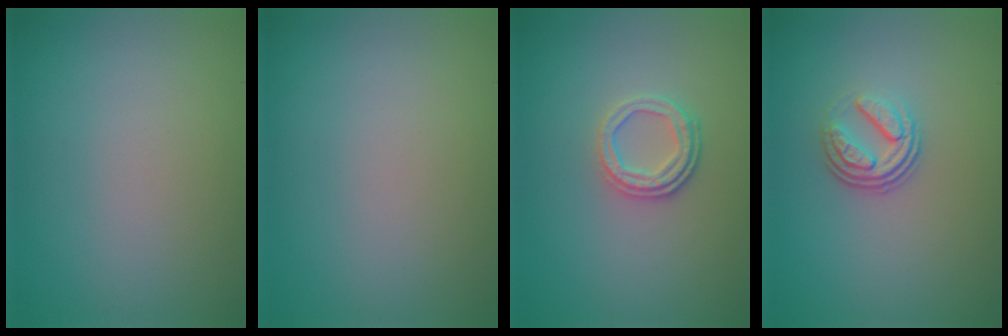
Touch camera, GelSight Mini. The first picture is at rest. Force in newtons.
{"total": 0.0}
{"total": 2.6, "press": 2.3, "slide": 1.3}
{"total": 3.6, "press": 2.5, "slide": 2.6}